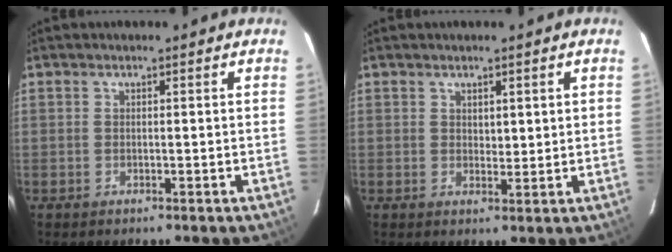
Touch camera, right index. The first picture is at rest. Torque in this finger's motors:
{"motor_torque": [-0.13, 0.16, -0.07, 0.00]}